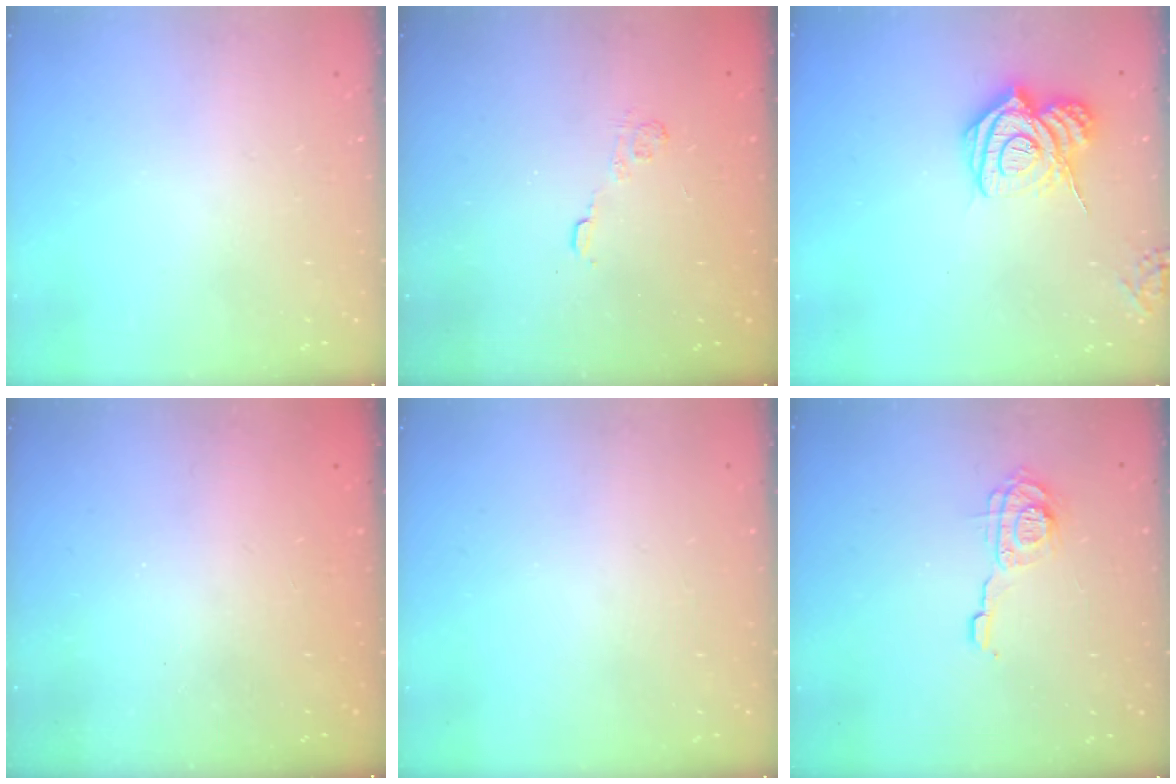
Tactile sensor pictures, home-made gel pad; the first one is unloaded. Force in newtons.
{"total": 3.0, "press": 2.6, "slide": 1.4}
{"total": 14.1, "press": 14.0, "slide": 1.7}
{"total": 2.4, "press": 2.3, "slide": 0.8}
{"total": 0.0}
{"total": 9.2, "press": 9.1, "slide": 0.5}